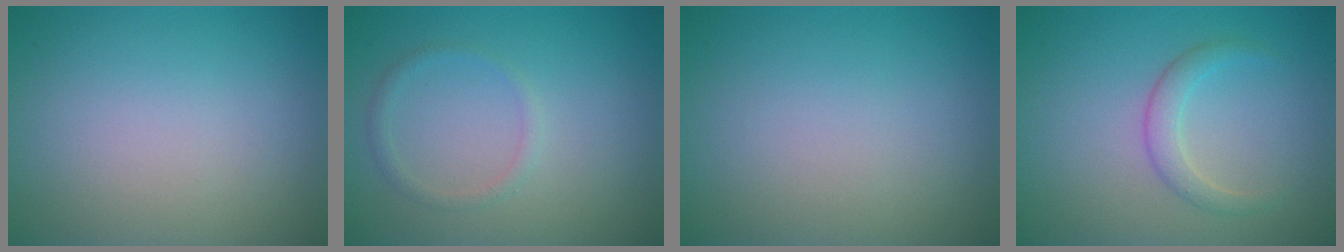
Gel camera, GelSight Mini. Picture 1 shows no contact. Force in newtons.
{"total": 1.1, "press": 1.1, "slide": 0.0}
{"total": 0.0}
{"total": 1.9, "press": 1.9, "slide": 0.1}